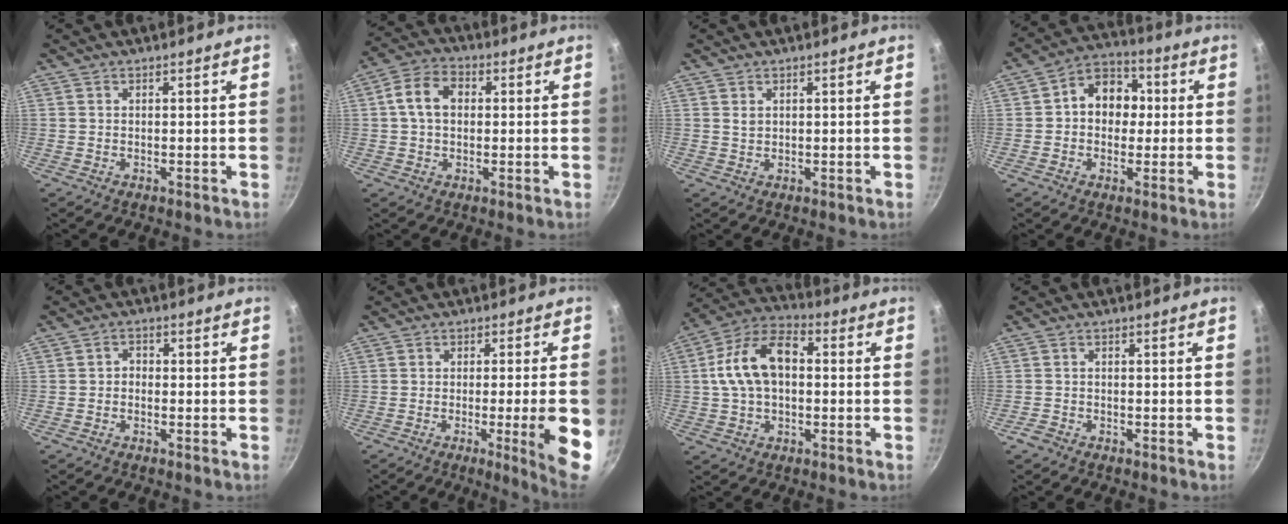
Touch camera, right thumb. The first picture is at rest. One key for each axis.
{"total": 7.8, "fx": 0.9, "fy": 5.7, "fz": 5.2, "tx": -0.081, "ty": 0.018, "tz": 0.004}
{"total": 1.1, "fx": 0.5, "fy": 0.7, "fz": 0.6, "tx": -0.011, "ty": -0.002, "tz": 0.011}
{"total": 10.1, "fx": 0.8, "fy": 8.1, "fz": 5.9, "tx": -0.039, "ty": 0.024, "tz": -0.005}
{"total": 1.3, "fx": -0.4, "fy": 1.0, "fz": 0.6, "tx": -0.009, "ty": 0.007, "tz": -0.010}
{"total": 10.7, "fx": -2.4, "fy": 0.6, "fz": 10.4, "tx": -0.131, "ty": 0.002, "tz": -0.030}
{"total": 13.8, "fx": 0.9, "fy": 8.6, "fz": 10.8, "tx": -0.178, "ty": 0.036, "tz": 0.001}
{"total": 1.7, "fx": -1.3, "fy": 1.0, "fz": 0.5, "tx": -0.015, "ty": 0.011, "tz": -0.027}